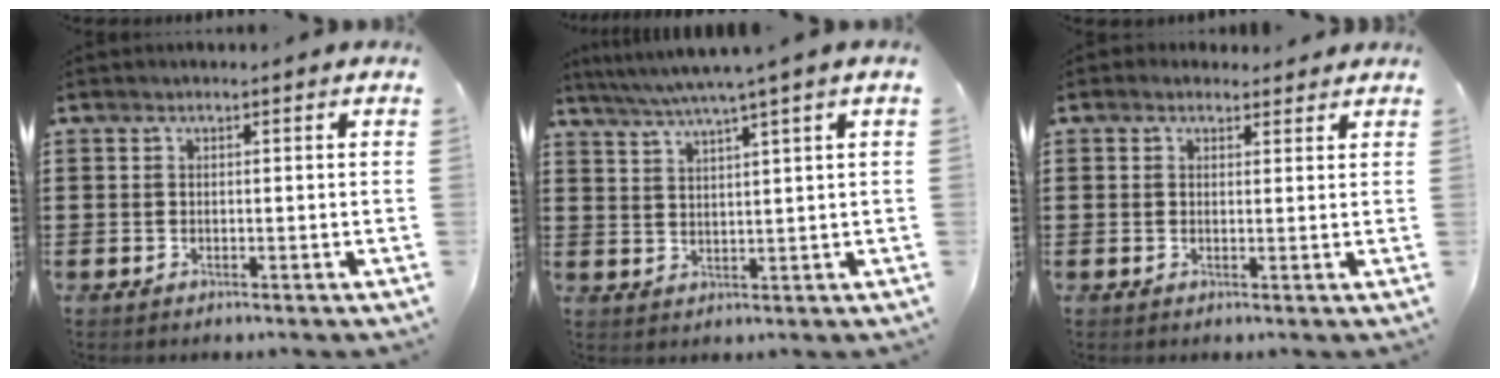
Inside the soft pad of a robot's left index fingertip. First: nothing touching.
{"total": 4.2, "force": [3.1, -0.9, 2.7], "torque": [-0.060, -0.015, 0.051]}
{"total": 1.6, "force": [1.3, 0.9, 0.1], "torque": [-0.007, 0.007, 0.026]}